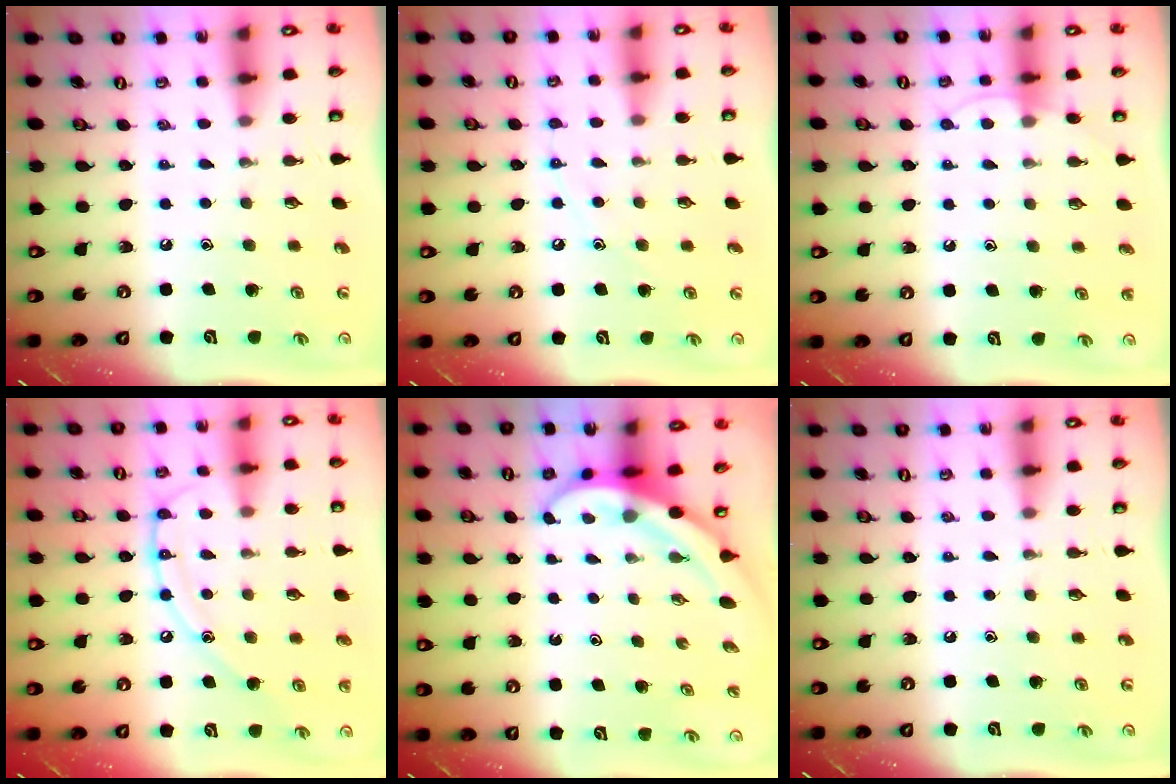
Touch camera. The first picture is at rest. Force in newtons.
{"total": 6.0, "press": 5.9, "slide": 0.6}
{"total": 4.8, "press": 4.8, "slide": 0.6}
{"total": 12.0, "press": 12.0, "slide": 0.9}
{"total": 4.4, "press": 4.4, "slide": 0.3}
{"total": 0.0}